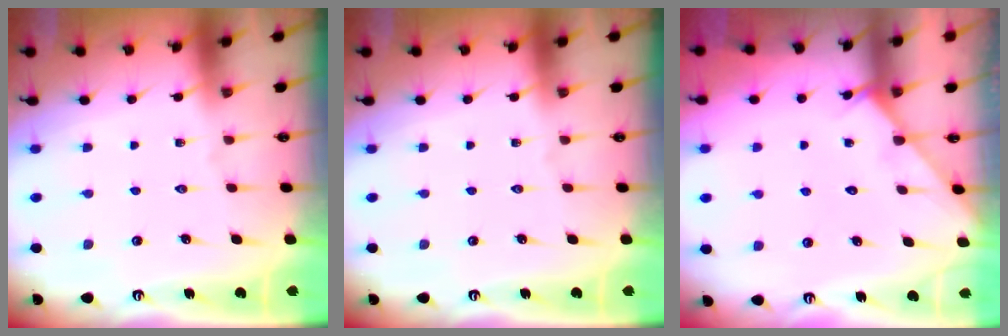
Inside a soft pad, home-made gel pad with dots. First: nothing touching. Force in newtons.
{"total": 0.0}
{"total": 2.7, "press": 2.7, "slide": 0.3}